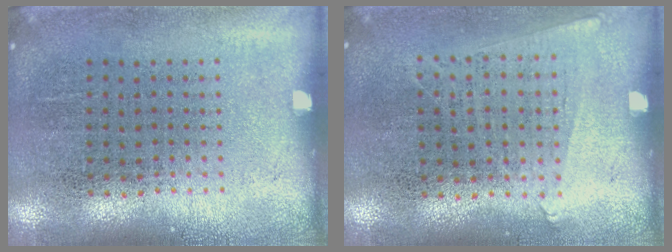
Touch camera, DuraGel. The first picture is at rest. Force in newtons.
{"total": 0.7, "press": 0.6, "slide": 0.4}